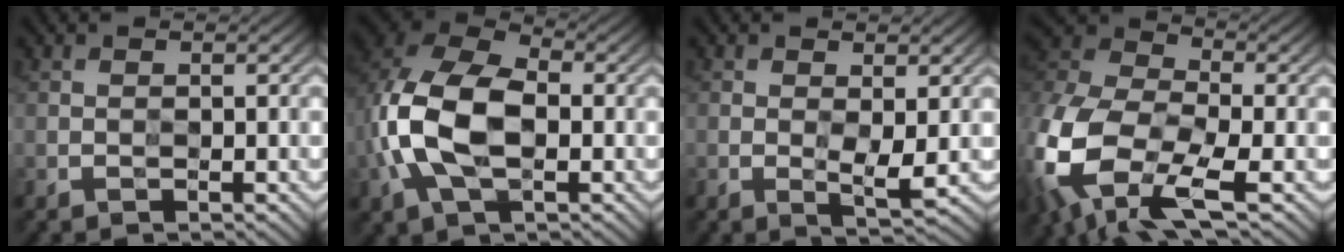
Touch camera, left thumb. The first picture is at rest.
{"total": 13.1, "force": [-1.6, 8.6, 9.7], "torque": [-0.225, 0.002, -0.037]}
{"total": 2.7, "force": [0.0, 1.2, 2.5], "torque": [-0.042, 0.000, 0.001]}
{"total": 15.5, "force": [-6.0, 9.4, 10.8], "torque": [-0.277, -0.017, -0.118]}